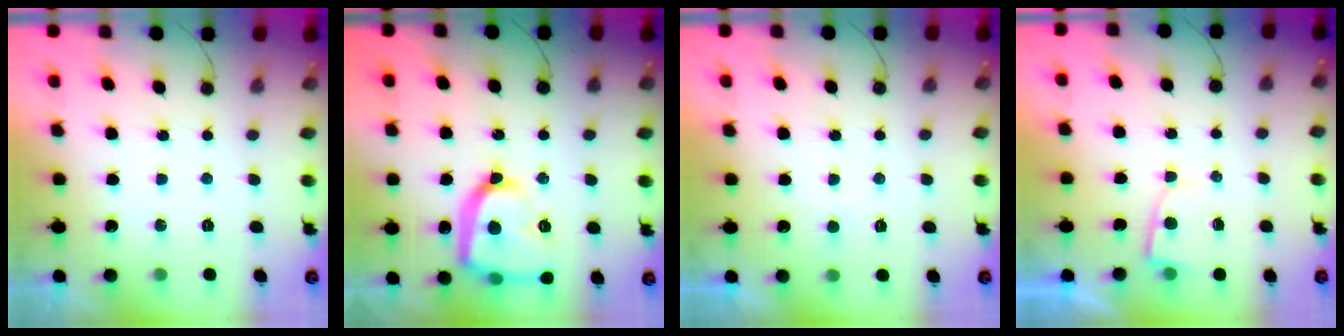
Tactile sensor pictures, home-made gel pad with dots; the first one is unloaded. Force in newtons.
{"total": 19.5, "press": 19.5, "slide": 1.7}
{"total": 2.4, "press": 2.3, "slide": 0.3}
{"total": 3.6, "press": 3.6, "slide": 0.4}